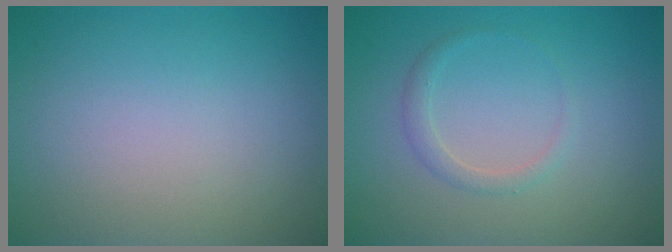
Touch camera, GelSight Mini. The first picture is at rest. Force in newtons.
{"total": 1.3, "press": 1.3, "slide": 0.1}